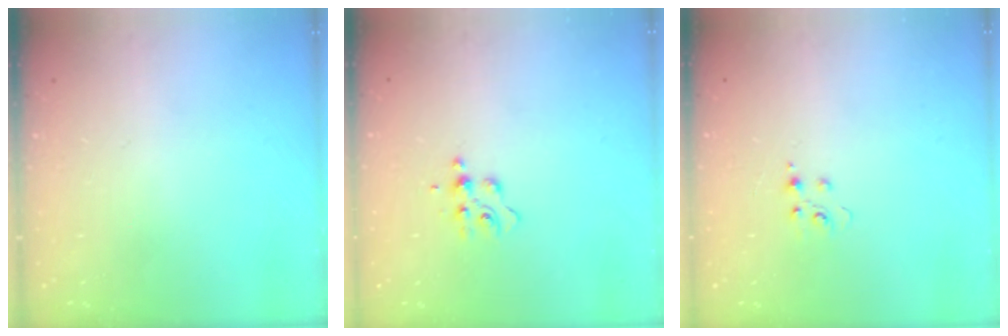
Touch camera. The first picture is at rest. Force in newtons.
{"total": 6.0, "press": 6.0, "slide": 0.7}
{"total": 3.8, "press": 3.8, "slide": 0.4}